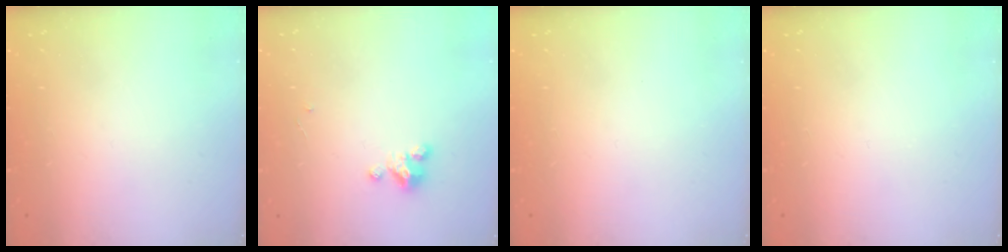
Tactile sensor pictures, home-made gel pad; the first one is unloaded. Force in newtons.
{"total": 2.7, "press": 2.7, "slide": 0.3}
{"total": 0.0}
{"total": 0.0}